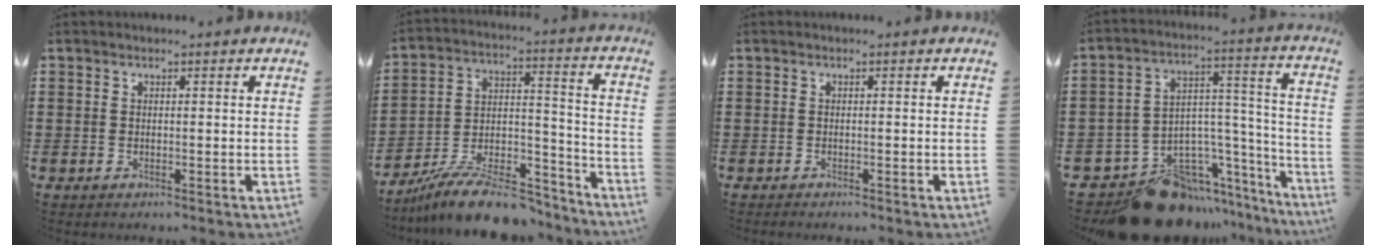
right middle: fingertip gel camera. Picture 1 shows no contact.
{"total": 13.7, "force": [-11.9, 3.0, 6.1], "torque": [-0.089, 0.052, -0.215]}
{"total": 0.0}
{"total": 14.4, "force": [-11.4, 7.1, 5.2], "torque": [-0.075, 0.049, -0.190]}